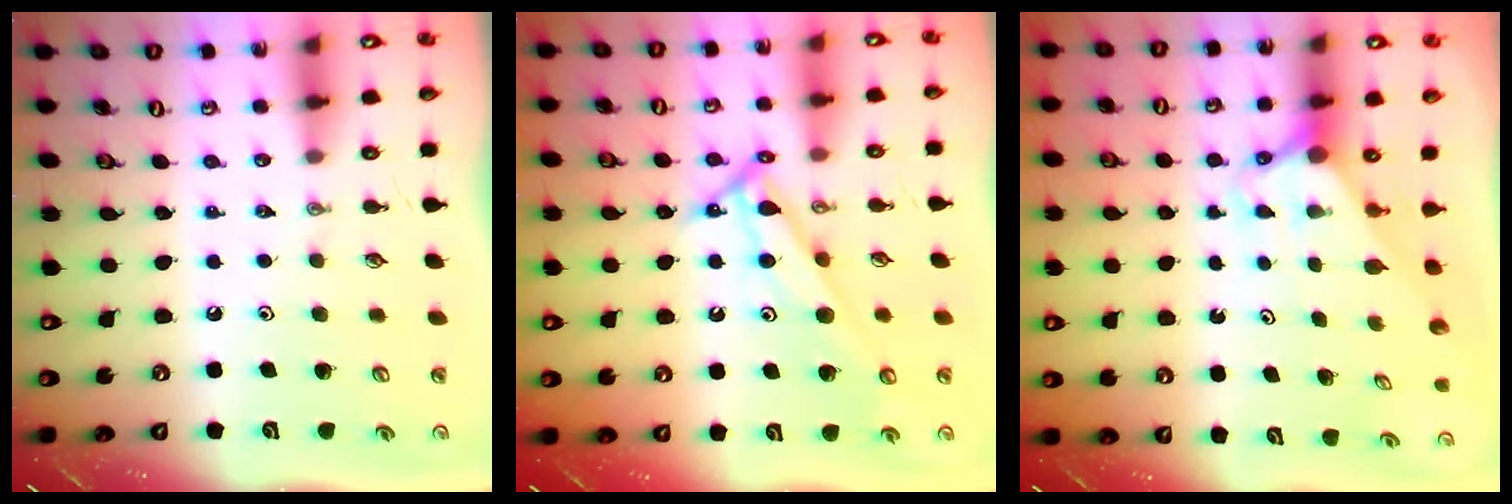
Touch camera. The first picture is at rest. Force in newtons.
{"total": 10.4, "press": 10.4, "slide": 0.3}
{"total": 3.0, "press": 3.0, "slide": 0.0}